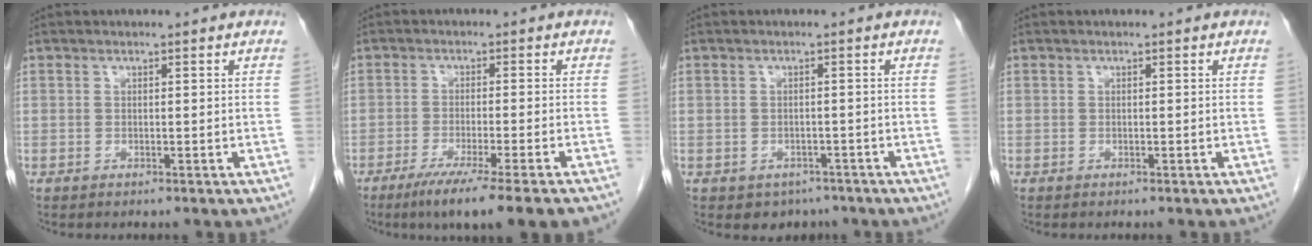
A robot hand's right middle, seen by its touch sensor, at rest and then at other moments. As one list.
[{"total": 10.5, "force": [-7.8, -0.8, 7.1], "torque": [-0.094, -0.027, -0.115]}, {"total": 3.3, "force": [-2.3, 2.3, 0.5], "torque": [-0.004, 0.007, -0.026]}, {"total": 0.0}]